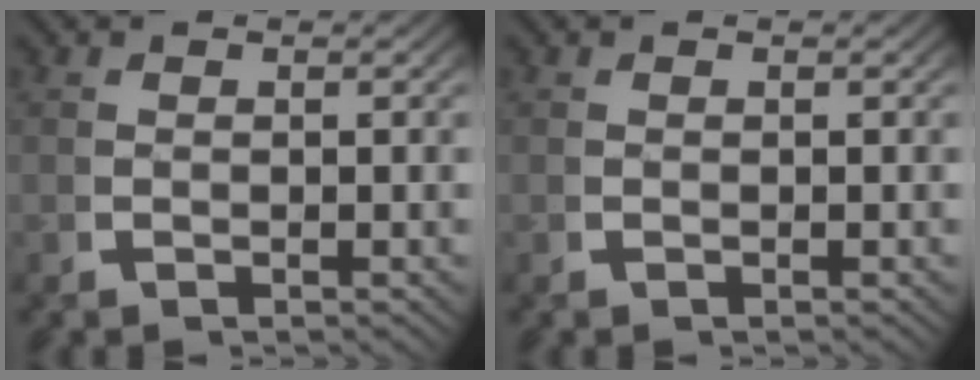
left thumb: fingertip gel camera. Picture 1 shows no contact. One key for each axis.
{"total": 0.0}